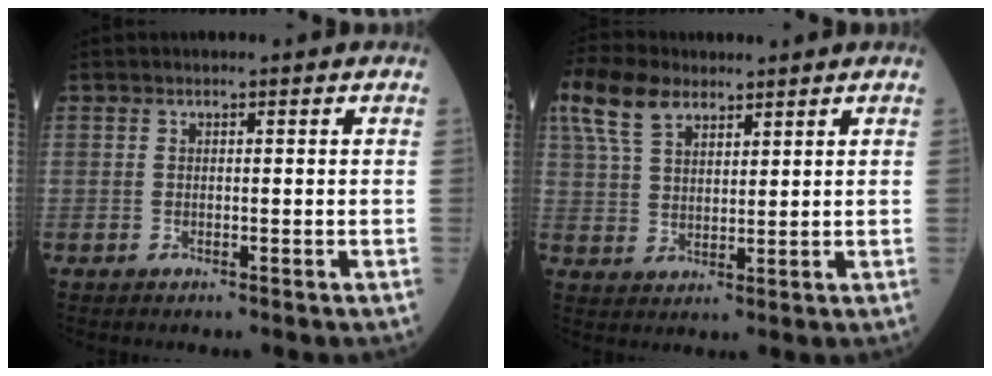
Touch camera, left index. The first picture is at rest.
{"total": 10.0, "force": [6.9, 4.6, 5.6], "torque": [-0.133, 0.028, 0.139]}